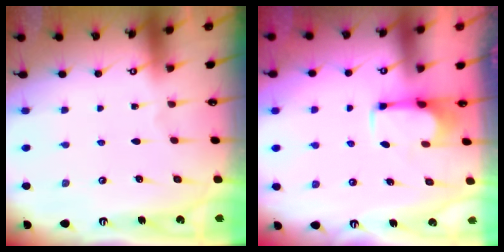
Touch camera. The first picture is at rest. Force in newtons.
{"total": 2.7, "press": 2.5, "slide": 0.9}